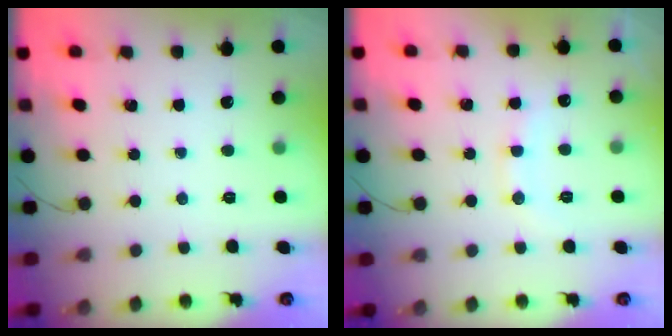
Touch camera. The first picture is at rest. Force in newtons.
{"total": 9.8, "press": 9.7, "slide": 1.2}